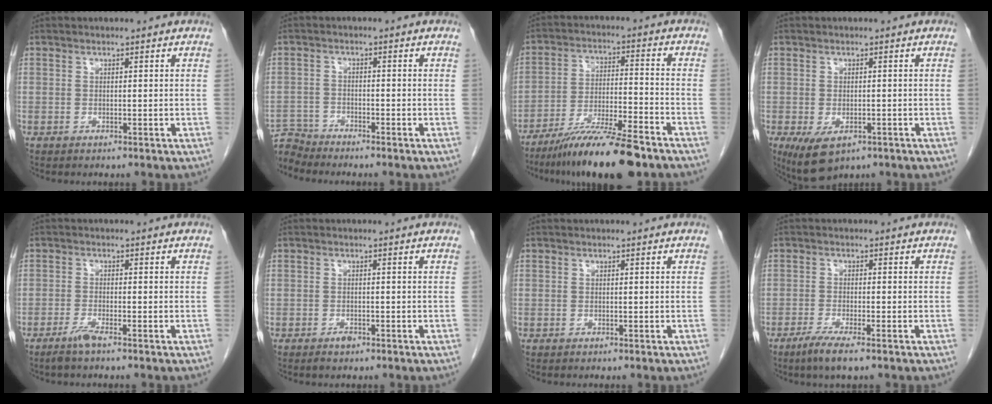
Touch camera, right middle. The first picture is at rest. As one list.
[{"total": 1.9, "force": [-1.8, -0.5, -0.6], "torque": [0.013, -0.011, -0.035]}, {"total": 13.7, "force": [-10.6, 0.9, 8.7], "torque": [-0.154, -0.025, -0.182]}, {"total": 5.8, "force": [-2.9, 3.1, 4.0], "torque": [-0.070, -0.011, -0.038]}, {"total": 2.2, "force": [-1.7, -0.1, 1.4], "torque": [-0.037, -0.005, -0.036]}, {"total": 1.1, "force": [-0.8, 0.4, 0.6], "torque": [-0.010, 0.000, -0.010]}, {"total": 0.0}, {"total": 4.0, "force": [-2.6, 0.3, 3.0], "torque": [-0.060, -0.012, -0.047]}]